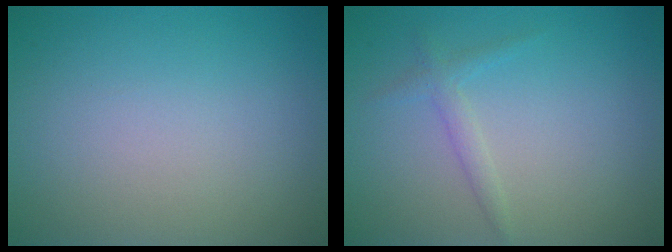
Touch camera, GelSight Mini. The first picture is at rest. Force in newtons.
{"total": 1.3, "press": 1.3, "slide": 0.1}